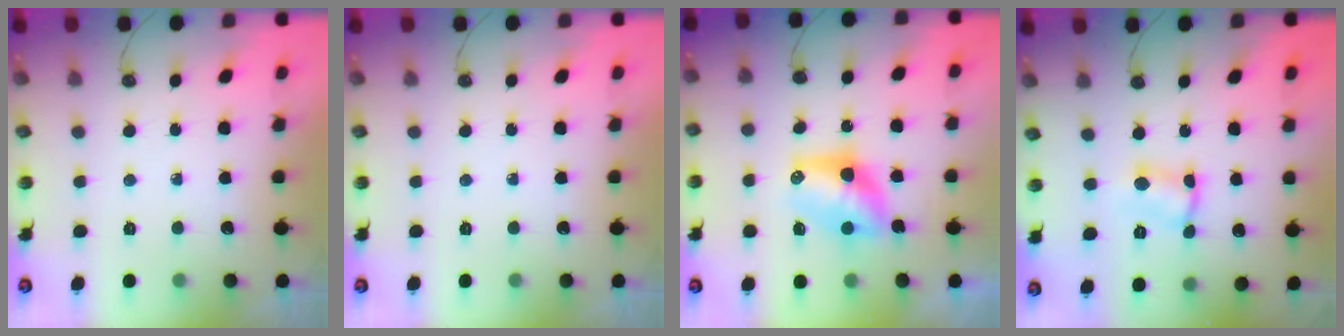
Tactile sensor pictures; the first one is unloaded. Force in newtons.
{"total": 0.0}
{"total": 9.3, "press": 9.3, "slide": 0.8}
{"total": 2.7, "press": 2.7, "slide": 0.1}